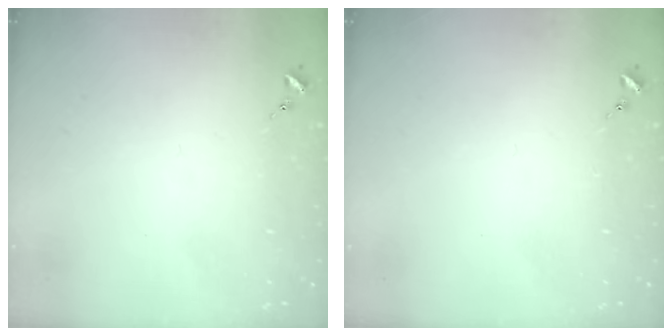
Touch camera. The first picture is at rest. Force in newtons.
{"total": 0.0}